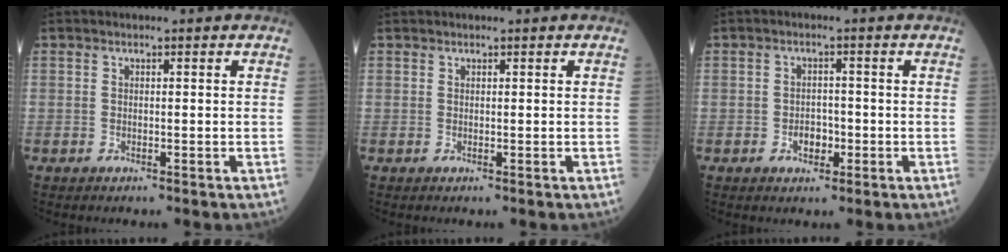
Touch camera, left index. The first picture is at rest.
{"total": 0.0}
{"total": 2.4, "force": [-1.0, 1.6, 1.5], "torque": [-0.018, 0.004, -0.012]}